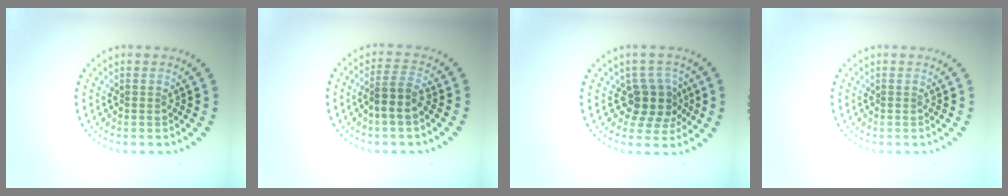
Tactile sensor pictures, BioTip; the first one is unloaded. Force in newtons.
{"total": 2.6, "press": 2.3, "slide": 1.3}
{"total": 3.4, "press": 2.8, "slide": 1.9}
{"total": 0.0}